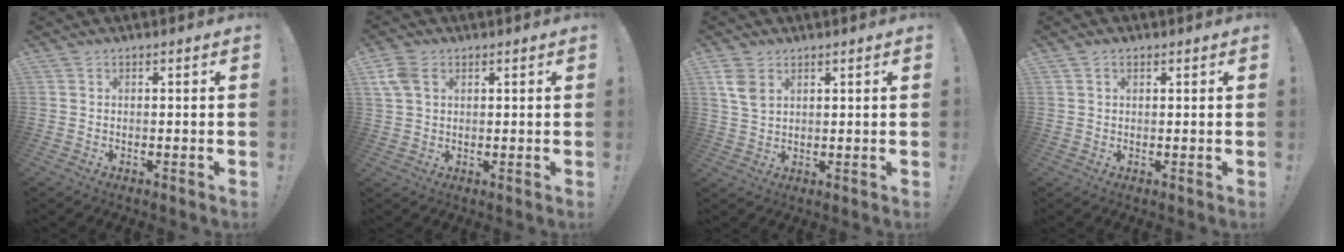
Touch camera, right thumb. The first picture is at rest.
{"total": 6.3, "force": [2.4, 4.3, 4.0], "torque": [-0.090, -0.002, 0.048]}
{"total": 6.1, "force": [2.8, 3.8, 3.8], "torque": [-0.069, -0.007, 0.053]}
{"total": 5.7, "force": [2.7, 4.0, 3.1], "torque": [-0.048, -0.004, 0.050]}